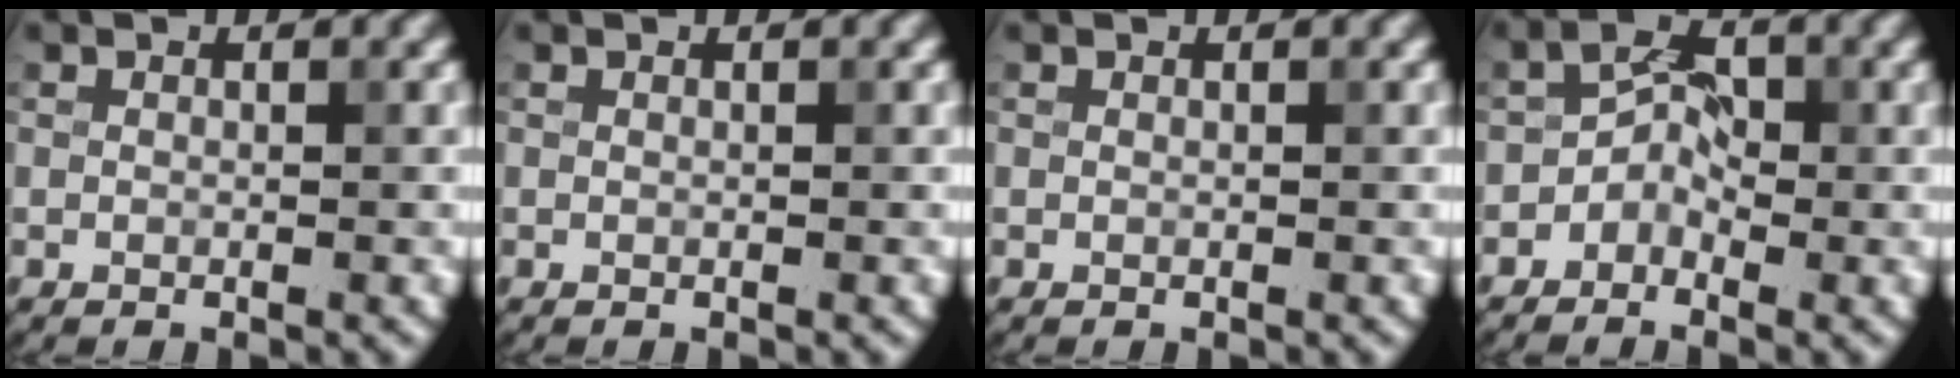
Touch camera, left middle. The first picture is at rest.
{"total": 0.0}
{"total": 0.0}
{"total": 2.2, "force": [-1.1, 1.6, 1.2], "torque": [-0.013, 0.009, -0.026]}